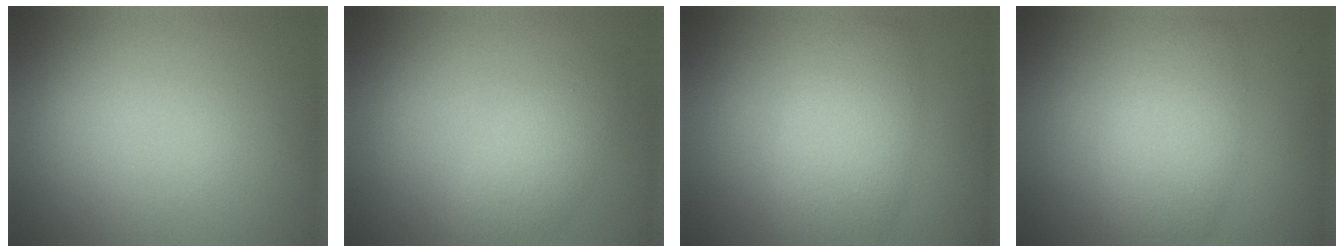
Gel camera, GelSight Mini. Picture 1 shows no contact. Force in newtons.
{"total": 3.0, "press": 3.0, "slide": 0.1}
{"total": 5.6, "press": 5.6, "slide": 0.2}
{"total": 5.1, "press": 5.1, "slide": 0.2}